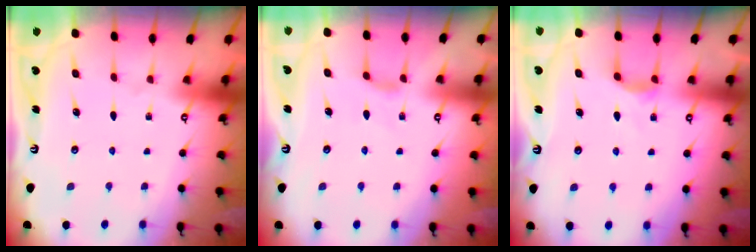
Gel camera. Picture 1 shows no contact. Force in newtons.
{"total": 2.7, "press": 2.7, "slide": 0.6}
{"total": 2.6, "press": 2.5, "slide": 0.4}